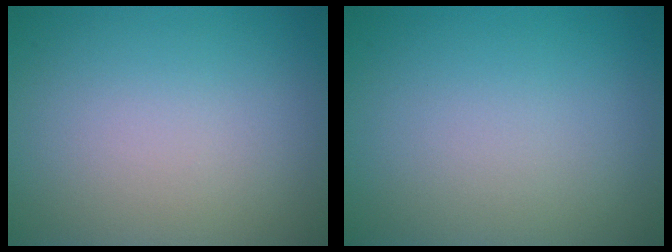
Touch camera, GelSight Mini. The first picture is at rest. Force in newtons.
{"total": 0.0}